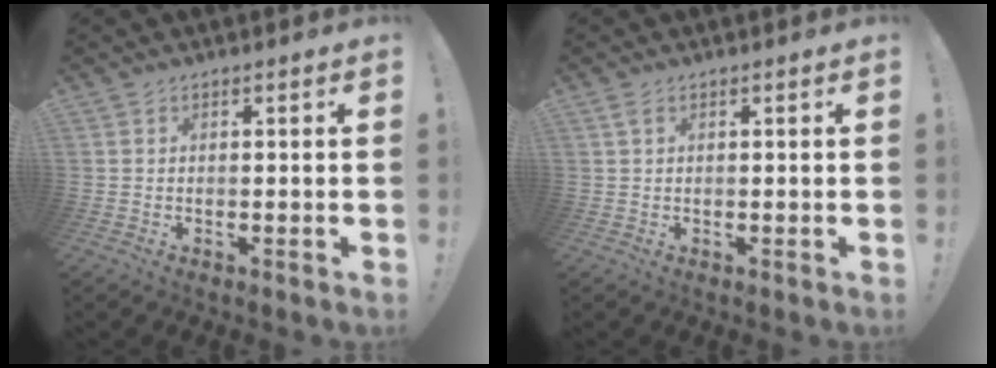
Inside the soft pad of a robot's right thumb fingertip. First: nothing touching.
{"total": 1.2, "force": [0.6, 0.6, 1.0], "torque": [-0.013, 0.000, 0.009]}